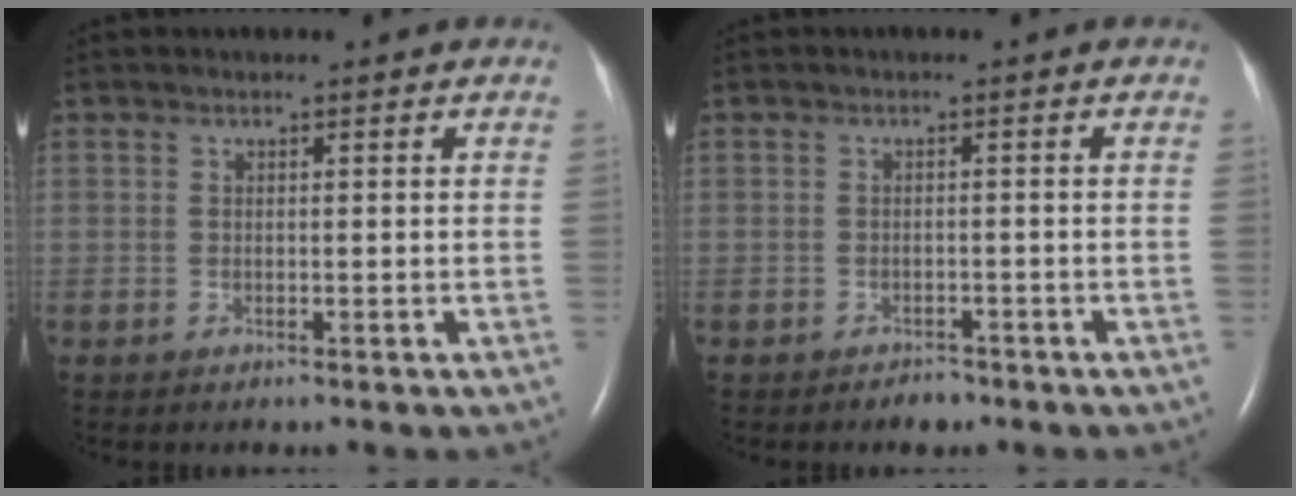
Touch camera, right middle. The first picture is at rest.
{"total": 1.6, "force": [-1.3, 0.8, 0.4], "torque": [-0.012, 0.000, -0.018]}